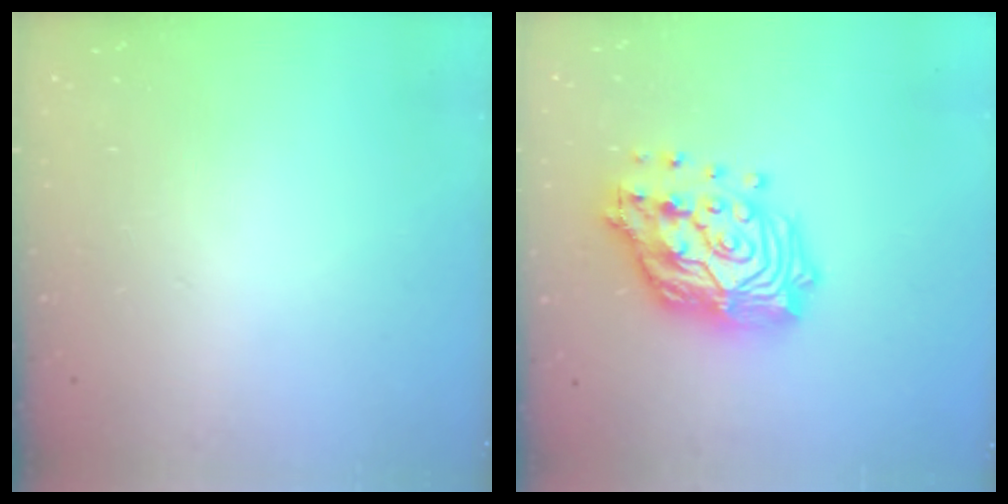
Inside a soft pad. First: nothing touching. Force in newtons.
{"total": 19.3, "press": 19.2, "slide": 2.1}